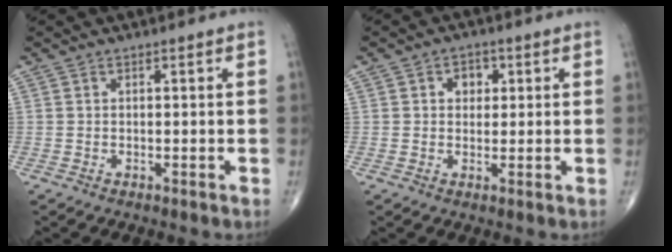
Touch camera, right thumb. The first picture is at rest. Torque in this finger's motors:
{"motor_torque": [-0.03, 0.16, 0.20, -0.04, 0.00]}